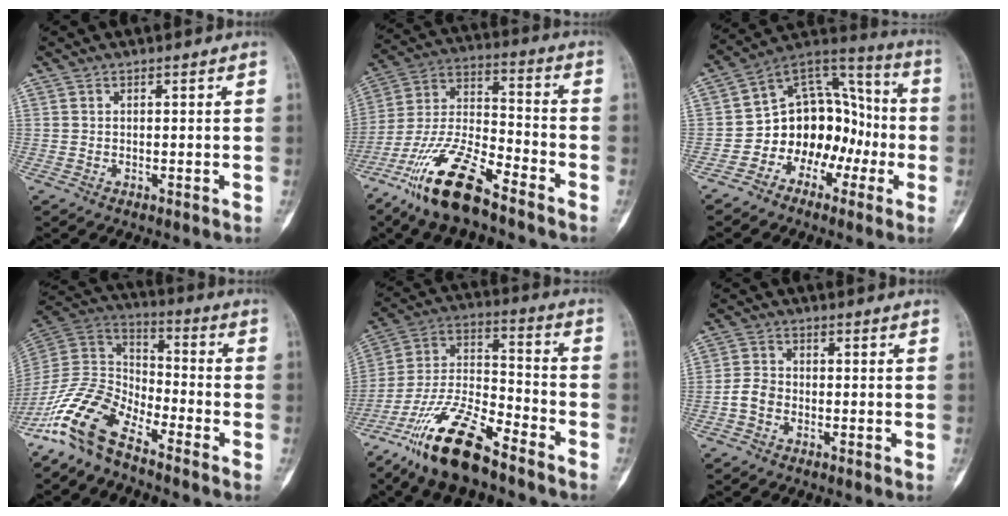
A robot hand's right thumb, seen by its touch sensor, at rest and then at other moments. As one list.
[{"total": 16.3, "force": [-11.3, 4.6, 10.9], "torque": [-0.215, 0.063, -0.214]}, {"total": 15.4, "force": [-4.7, 11.6, 8.9], "torque": [-0.068, 0.096, -0.085]}, {"total": 13.0, "force": [-9.7, 5.3, 6.9], "torque": [-0.133, 0.077, -0.201]}, {"total": 17.2, "force": [-12.2, 5.1, 11.0], "torque": [-0.207, 0.070, -0.226]}, {"total": 3.6, "force": [-1.3, 2.7, 1.9], "torque": [-0.033, 0.013, -0.031]}]